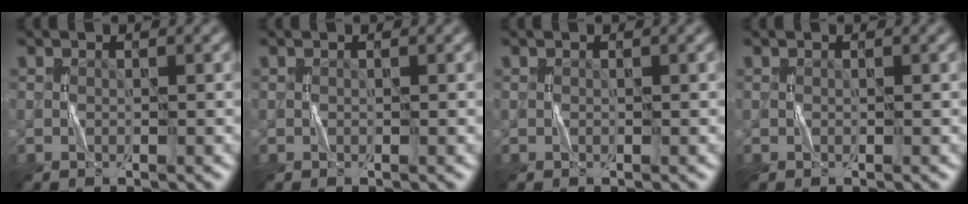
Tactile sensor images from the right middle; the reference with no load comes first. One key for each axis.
{"total": 0.0}
{"total": 0.0}
{"total": 0.0}